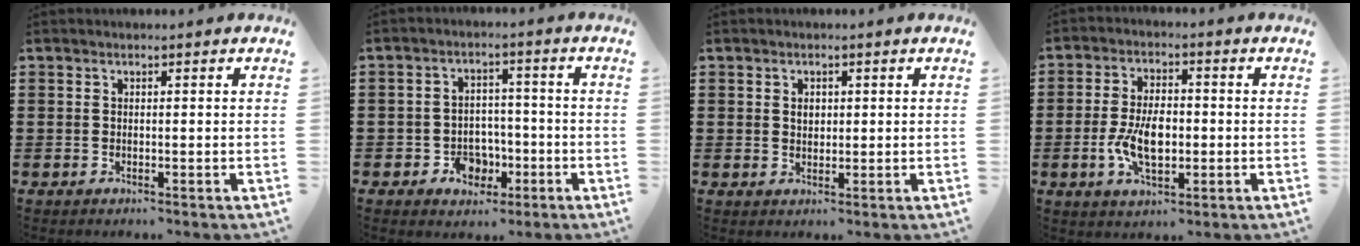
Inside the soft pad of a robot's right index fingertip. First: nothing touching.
{"total": 4.6, "force": [-2.1, 3.6, 1.9], "torque": [-0.042, 0.009, -0.037]}
{"total": 1.5, "force": [0.4, 1.1, 1.0], "torque": [-0.021, 0.007, 0.006]}
{"total": 7.3, "force": [-1.2, 3.8, 6.1], "torque": [-0.127, -0.004, -0.028]}